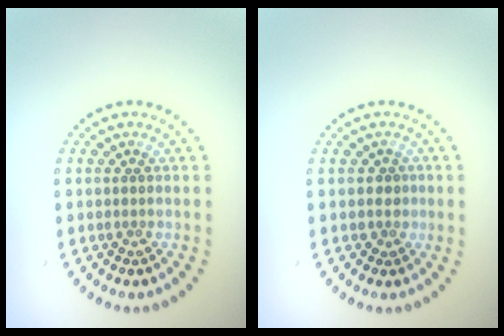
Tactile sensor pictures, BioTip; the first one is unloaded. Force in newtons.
{"total": 1.1, "press": 0.7, "slide": 0.8}